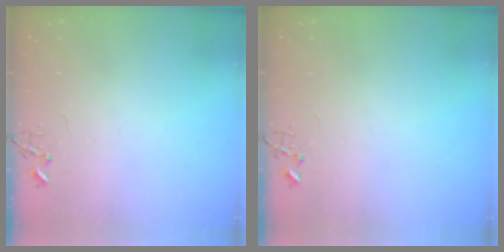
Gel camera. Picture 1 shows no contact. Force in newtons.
{"total": 0.0}